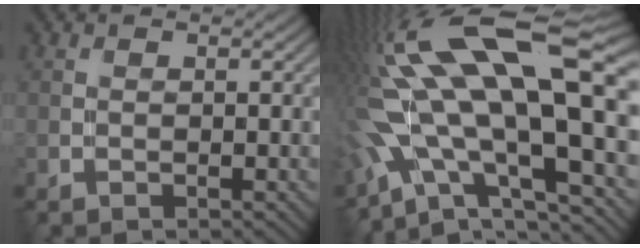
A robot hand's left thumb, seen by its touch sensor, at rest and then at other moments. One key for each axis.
{"total": 19.9, "fx": 2.0, "fy": 9.1, "fz": 17.6, "tx": -0.340, "ty": -0.033, "tz": 0.058}